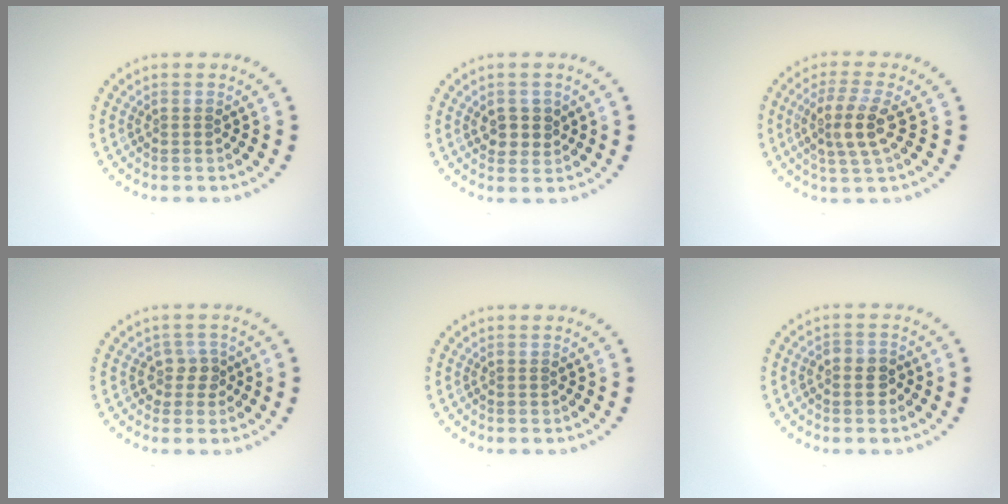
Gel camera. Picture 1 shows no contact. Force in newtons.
{"total": 2.3, "press": 2.2, "slide": 0.6}
{"total": 3.7, "press": 3.3, "slide": 1.6}
{"total": 2.0, "press": 1.7, "slide": 1.1}
{"total": 0.0}
{"total": 1.9, "press": 1.8, "slide": 0.5}